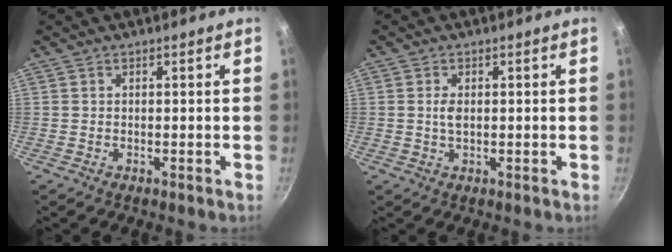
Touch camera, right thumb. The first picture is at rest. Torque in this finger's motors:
{"motor_torque": [0.52, 0.71, 0.56, 0.07, 0.18]}